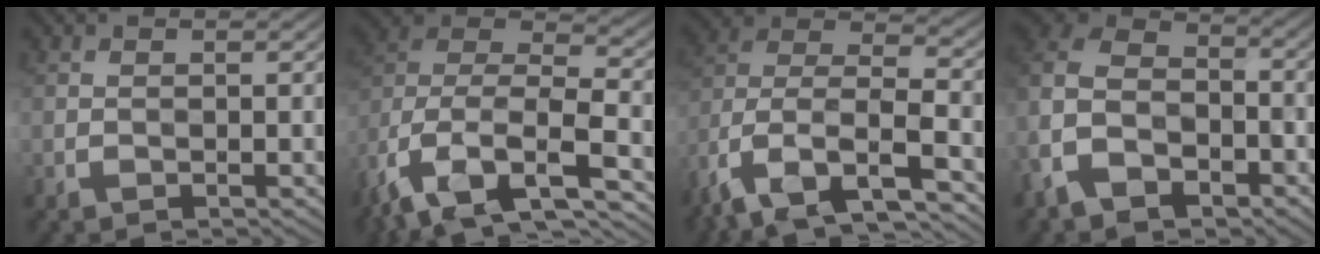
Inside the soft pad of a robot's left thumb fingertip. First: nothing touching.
{"total": 17.3, "force": [-9.5, 9.4, 11.0], "torque": [-0.270, -0.034, -0.125]}
{"total": 14.5, "force": [-8.5, 7.2, 9.3], "torque": [-0.236, -0.026, -0.148]}
{"total": 11.8, "force": [-6.3, 7.9, 6.2], "torque": [-0.170, -0.042, -0.120]}